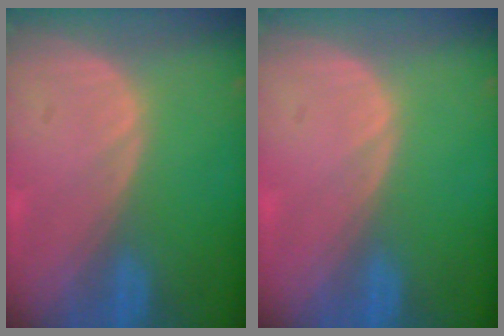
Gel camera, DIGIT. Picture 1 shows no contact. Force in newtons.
{"total": 0.0}